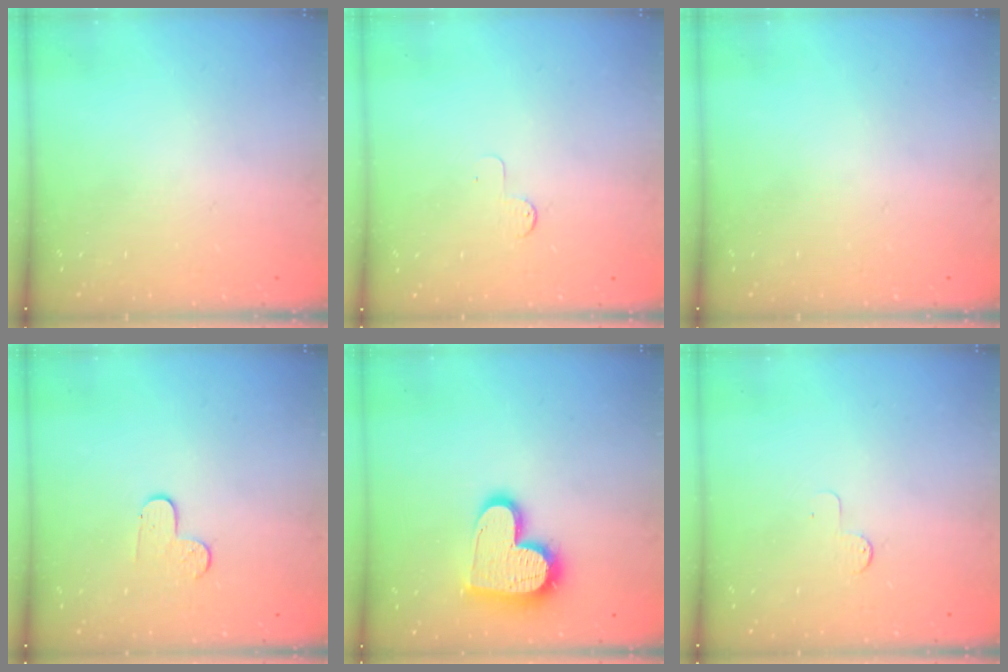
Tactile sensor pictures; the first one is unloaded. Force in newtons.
{"total": 2.6, "press": 2.6, "slide": 0.3}
{"total": 0.0}
{"total": 3.7, "press": 3.6, "slide": 0.4}
{"total": 16.1, "press": 16.0, "slide": 1.2}
{"total": 2.6, "press": 2.6, "slide": 0.3}